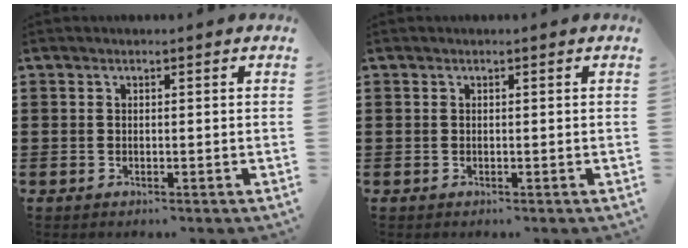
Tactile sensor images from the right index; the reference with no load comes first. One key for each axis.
{"total": 0.0}